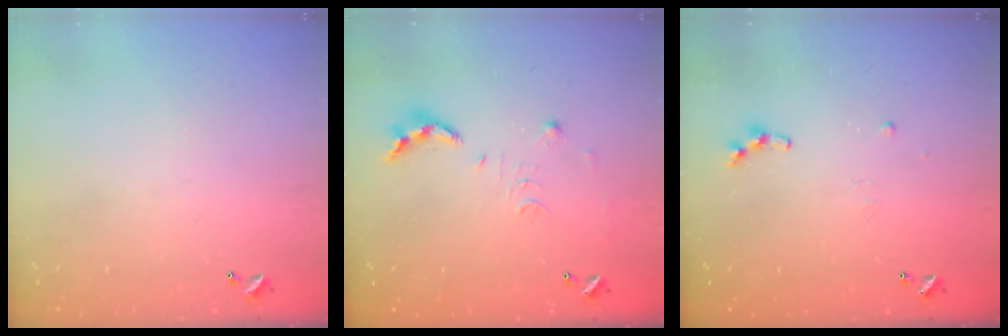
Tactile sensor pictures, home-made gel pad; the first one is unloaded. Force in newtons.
{"total": 8.7, "press": 8.7, "slide": 0.8}
{"total": 7.2, "press": 7.1, "slide": 0.7}